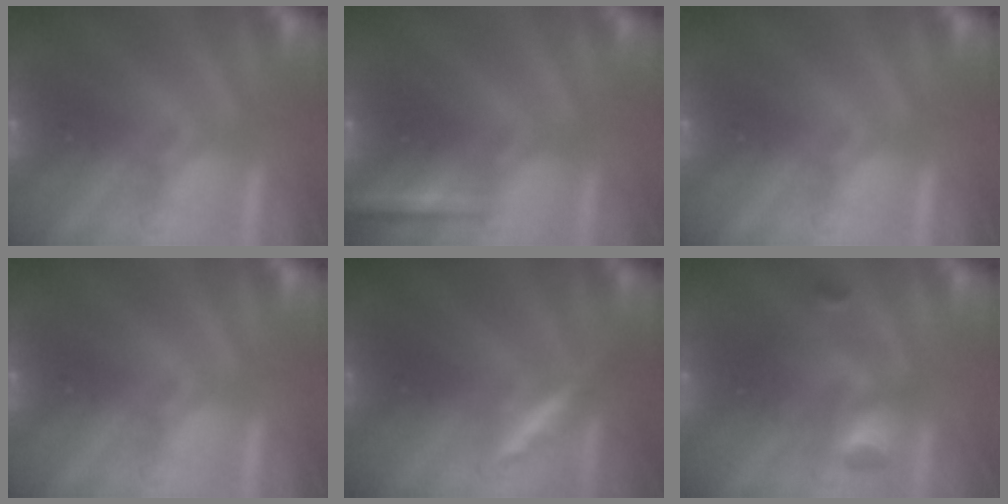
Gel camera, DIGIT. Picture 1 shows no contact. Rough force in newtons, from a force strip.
{"total": 2.3}
{"total": 0.0}
{"total": 0.0}
{"total": 3.1}
{"total": 3.0}